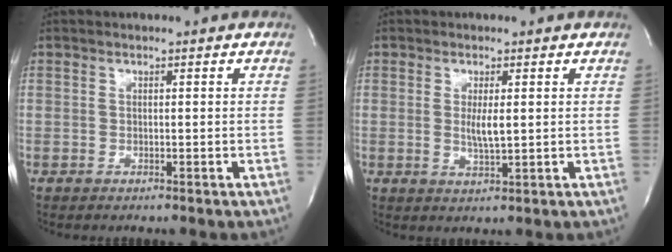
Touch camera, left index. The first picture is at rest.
{"total": 3.0, "force": [0.2, 0.4, 3.0], "torque": [-0.061, -0.010, 0.006]}